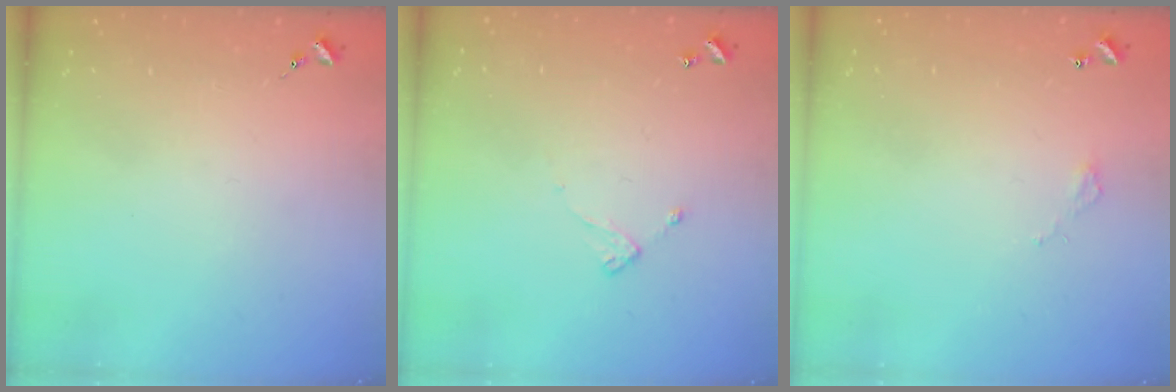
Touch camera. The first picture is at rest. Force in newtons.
{"total": 5.8, "press": 5.8, "slide": 0.5}
{"total": 2.8, "press": 2.8, "slide": 0.2}